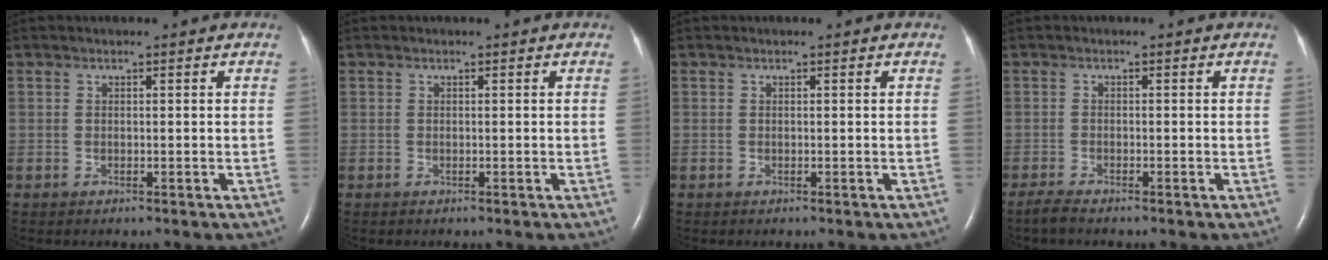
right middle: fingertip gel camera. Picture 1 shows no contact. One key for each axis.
{"total": 0.0}
{"total": 0.0}
{"total": 1.7, "fx": -1.5, "fy": 0.0, "fz": 0.8, "tx": -0.028, "ty": -0.007, "tz": -0.030}